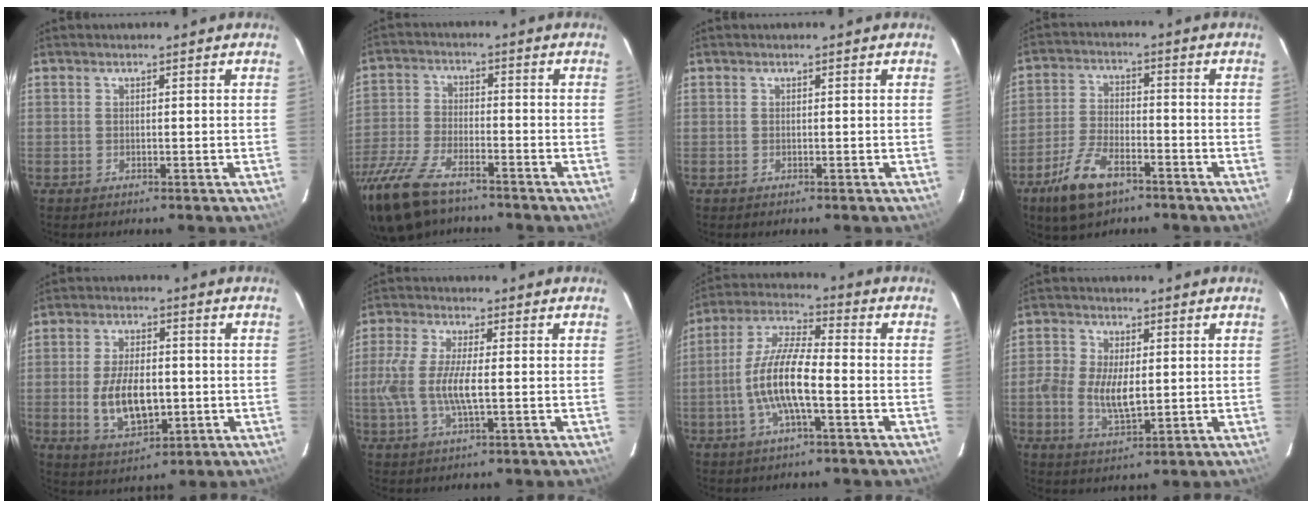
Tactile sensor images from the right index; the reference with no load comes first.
{"total": 18.0, "force": [-13.4, 6.9, 9.8], "torque": [-0.232, -0.033, -0.255]}
{"total": 0.0}
{"total": 10.8, "force": [-6.7, 4.8, 6.9], "torque": [-0.161, -0.008, -0.126]}
{"total": 10.7, "force": [-1.6, 5.5, 9.1], "torque": [-0.181, -0.004, -0.018]}
{"total": 8.9, "force": [-0.9, 2.4, 8.5], "torque": [-0.178, -0.004, -0.020]}
{"total": 11.8, "force": [-3.2, 2.6, 11.0], "torque": [-0.229, 0.004, -0.066]}
{"total": 7.9, "force": [-0.5, 4.3, 6.6], "torque": [-0.138, -0.002, -0.011]}